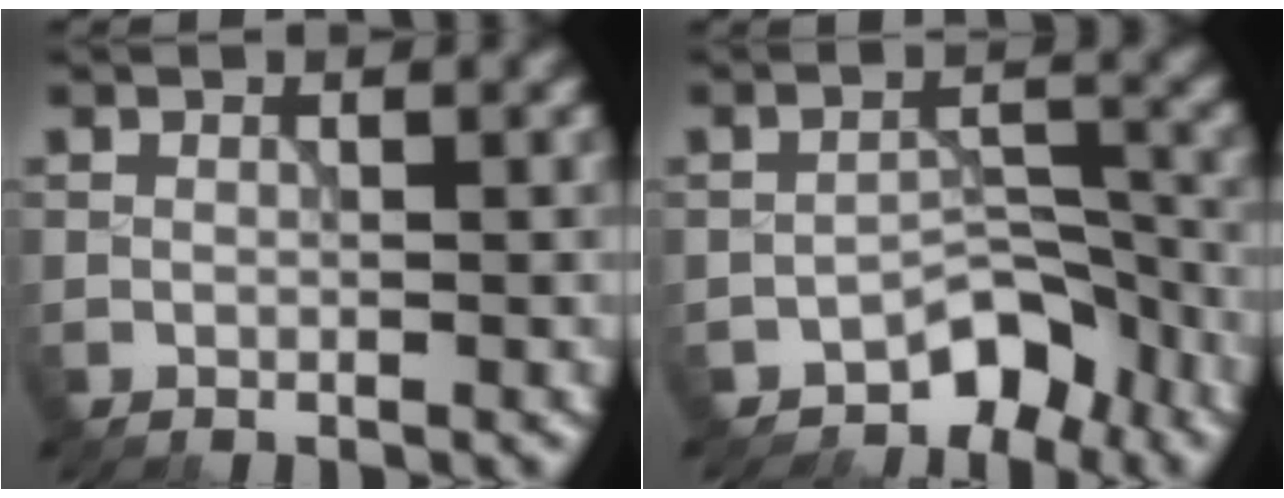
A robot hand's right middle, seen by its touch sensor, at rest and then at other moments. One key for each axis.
{"total": 4.5, "fx": -3.4, "fy": 2.4, "fz": 1.8, "tx": -0.007, "ty": 0.007, "tz": -0.052}